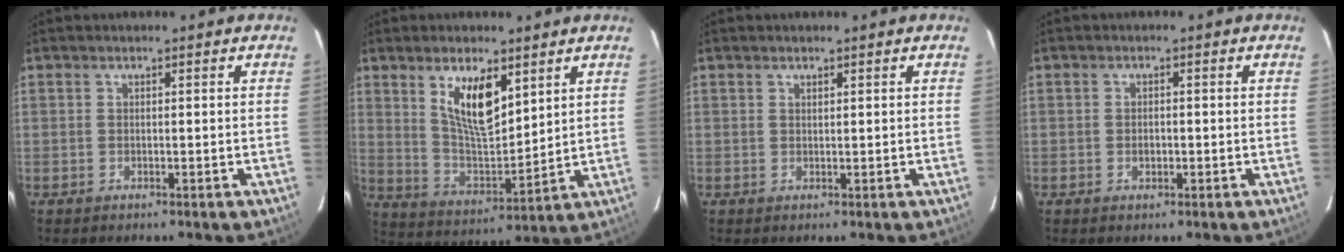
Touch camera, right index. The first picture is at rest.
{"total": 11.2, "force": [5.7, 4.2, 8.7], "torque": [-0.153, -0.001, 0.120]}
{"total": 0.5, "force": [0.4, 0.2, 0.2], "torque": [-0.003, 0.001, 0.008]}
{"total": 1.6, "force": [-0.4, 1.1, 1.2], "torque": [-0.021, 0.003, -0.008]}